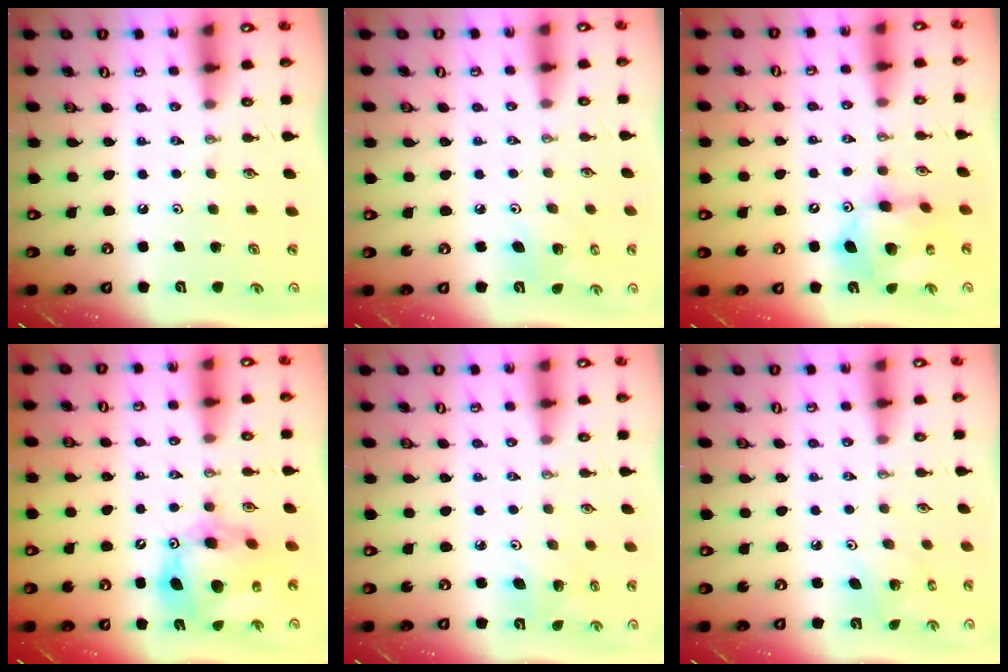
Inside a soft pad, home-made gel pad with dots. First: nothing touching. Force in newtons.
{"total": 6.3, "press": 6.1, "slide": 1.6}
{"total": 13.1, "press": 13.0, "slide": 1.2}
{"total": 15.7, "press": 15.6, "slide": 1.6}
{"total": 4.1, "press": 3.5, "slide": 2.1}
{"total": 4.2, "press": 4.2, "slide": 0.3}